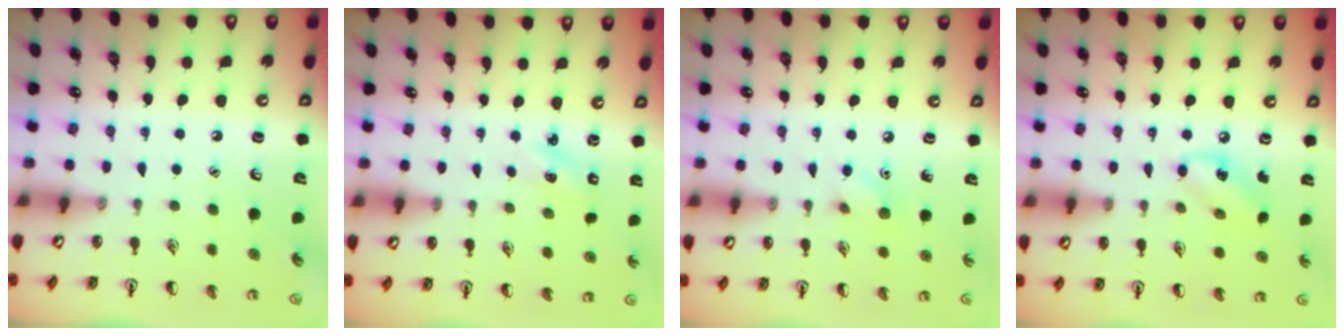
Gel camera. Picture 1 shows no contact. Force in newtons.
{"total": 1.2, "press": 1.1, "slide": 0.5}
{"total": 5.7, "press": 5.5, "slide": 1.7}
{"total": 5.7, "press": 5.6, "slide": 0.6}